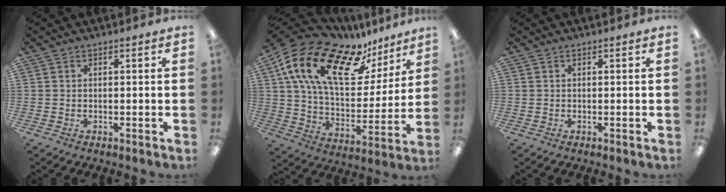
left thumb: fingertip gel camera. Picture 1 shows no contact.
{"total": 22.4, "force": [12.8, 10.9, 14.9], "torque": [-0.273, -0.055, 0.226]}
{"total": 0.0}